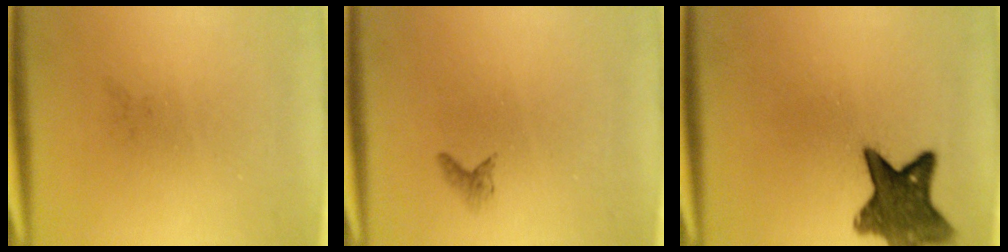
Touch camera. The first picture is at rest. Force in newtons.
{"total": 0.7}
{"total": 10.1}